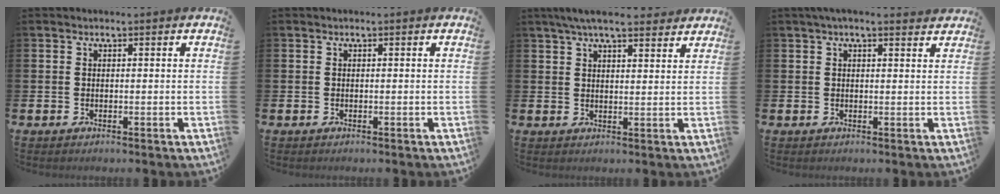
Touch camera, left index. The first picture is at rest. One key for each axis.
{"total": 0.0}
{"total": 5.5, "fx": 4.9, "fy": 0.8, "fz": 2.3, "tx": -0.048, "ty": -0.012, "tz": 0.087}
{"total": 2.2, "fx": 1.9, "fy": 0.3, "fz": 1.1, "tx": -0.010, "ty": -0.006, "tz": 0.031}